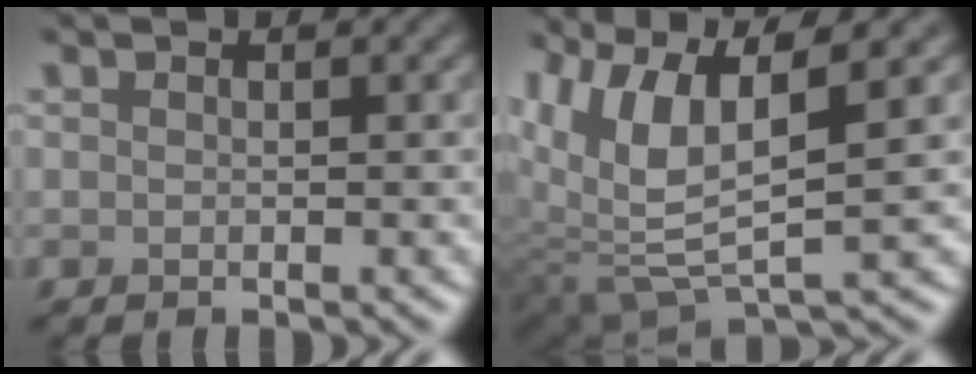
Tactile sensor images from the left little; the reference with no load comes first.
{"total": 8.2, "force": [2.8, 2.9, 7.1], "torque": [-0.154, 0.001, 0.055]}